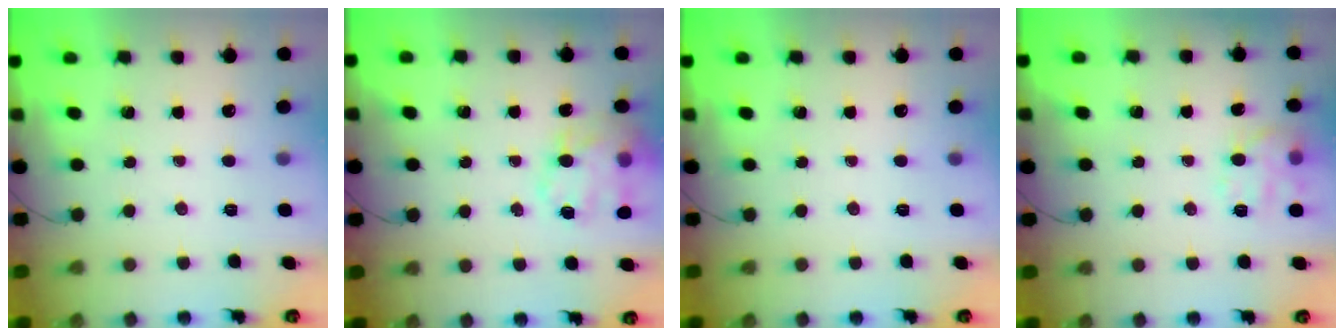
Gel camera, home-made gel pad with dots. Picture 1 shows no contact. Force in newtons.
{"total": 18.7, "press": 18.4, "slide": 3.2}
{"total": 0.0}
{"total": 11.1, "press": 11.1, "slide": 0.4}